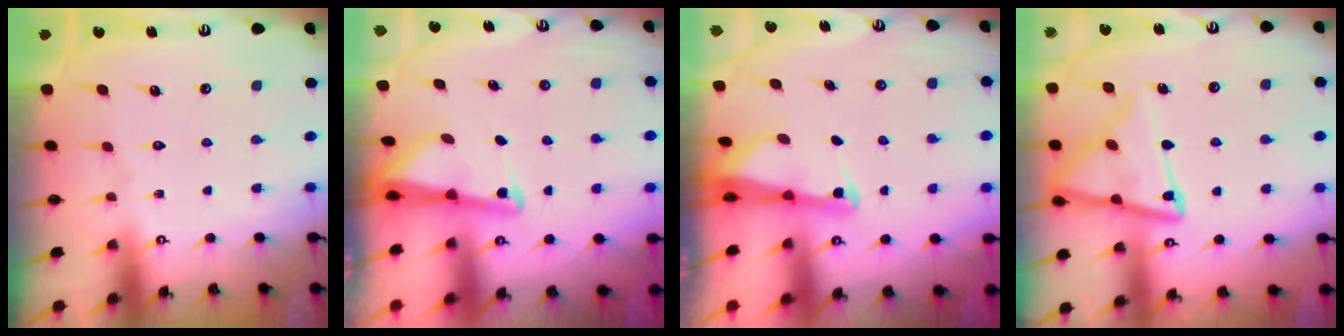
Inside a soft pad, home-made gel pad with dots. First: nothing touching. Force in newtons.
{"total": 2.9, "press": 2.9, "slide": 0.3}
{"total": 2.4, "press": 2.4, "slide": 0.3}
{"total": 14.6, "press": 14.5, "slide": 1.4}